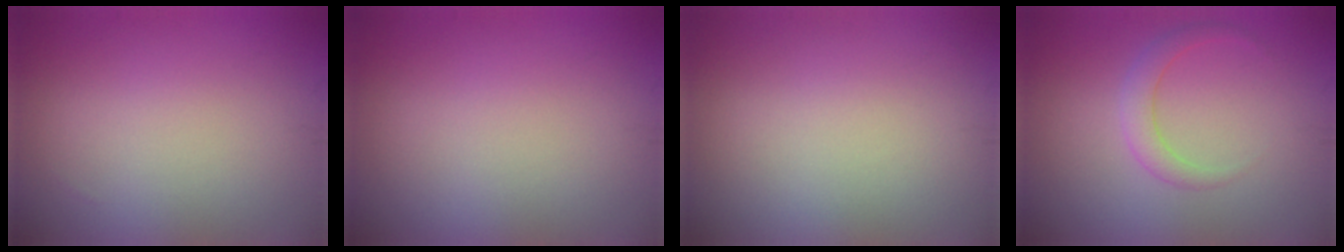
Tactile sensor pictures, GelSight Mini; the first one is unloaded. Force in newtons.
{"total": 0.0}
{"total": 0.0}
{"total": 2.0, "press": 2.0, "slide": 0.1}